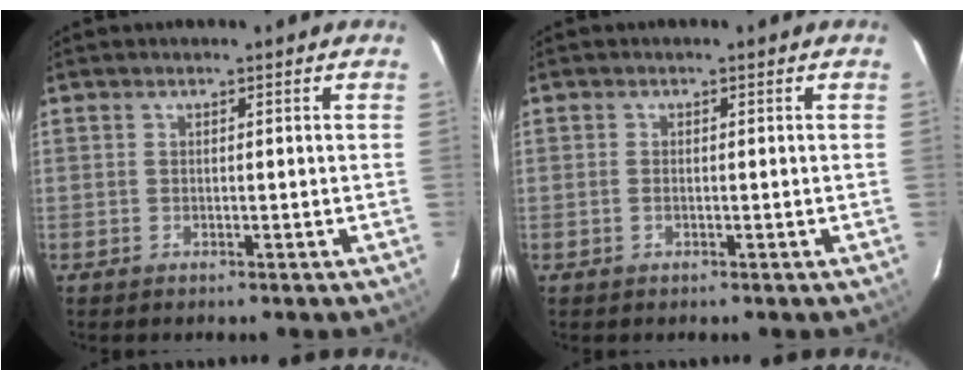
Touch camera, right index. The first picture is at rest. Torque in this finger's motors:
{"motor_torque": [-0.07, 0.01, -0.04, 0.00]}